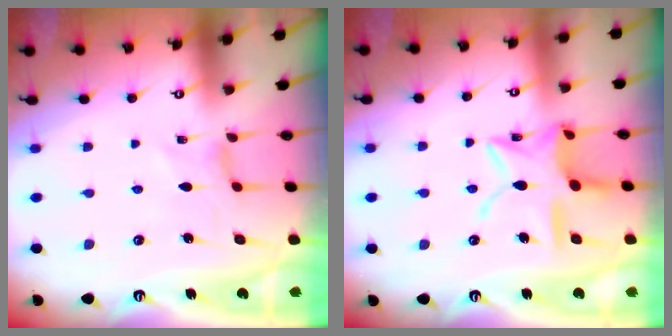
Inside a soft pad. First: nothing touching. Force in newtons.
{"total": 14.3, "press": 14.3, "slide": 1.1}